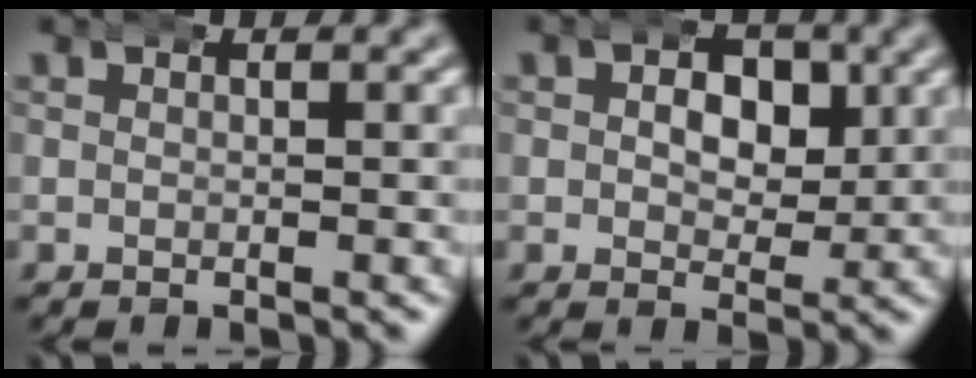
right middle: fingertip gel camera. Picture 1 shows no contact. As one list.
[{"total": 3.9, "force": [0.6, 2.8, 2.6], "torque": [-0.030, -0.012, 0.012]}]